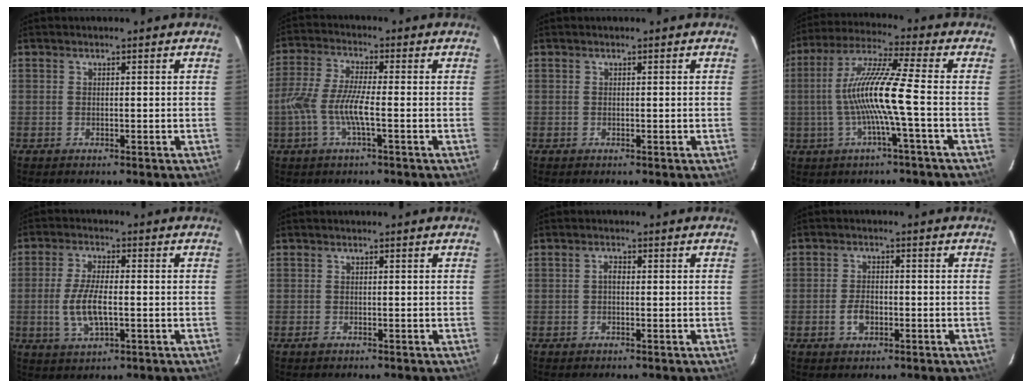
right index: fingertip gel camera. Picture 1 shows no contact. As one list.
[{"total": 8.3, "force": [-2.4, 1.1, 7.9], "torque": [-0.171, -0.001, -0.047]}, {"total": 0.0}, {"total": 11.9, "force": [-2.1, -1.1, 11.7], "torque": [-0.225, 0.005, -0.037]}, {"total": 8.1, "force": [-1.4, 3.1, 7.4], "torque": [-0.150, -0.006, -0.024]}, {"total": 0.6, "force": [-0.4, 0.2, 0.4], "torque": [-0.007, 0.000, -0.007]}, {"total": 1.2, "force": [-0.1, 0.7, 0.9], "torque": [-0.017, 0.006, -0.004]}, {"total": 3.7, "force": [-1.3, 2.4, 2.5], "torque": [-0.053, 0.001, -0.022]}]